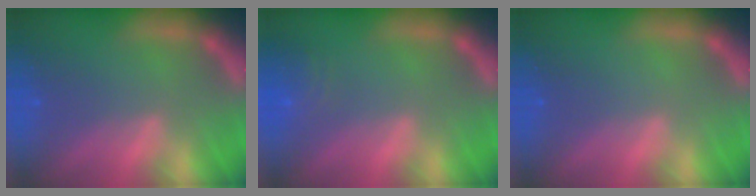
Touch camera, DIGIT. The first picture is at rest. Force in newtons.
{"total": 3.0}
{"total": 0.0}